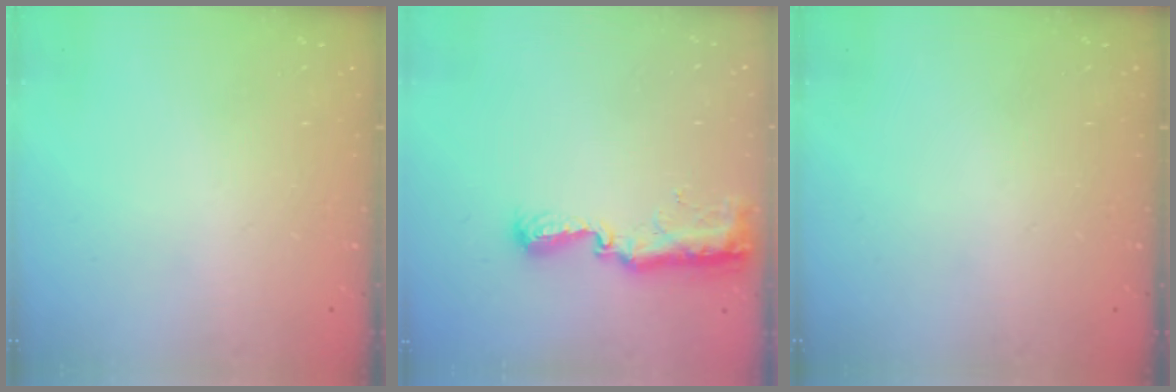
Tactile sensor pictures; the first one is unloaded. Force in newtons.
{"total": 8.8, "press": 8.8, "slide": 0.9}
{"total": 0.0}